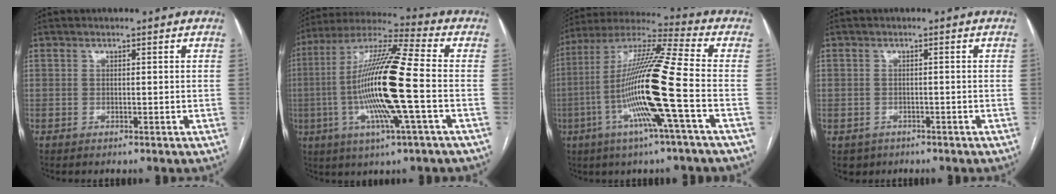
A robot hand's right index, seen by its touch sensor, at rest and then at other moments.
{"total": 18.3, "force": [-2.8, 0.3, 18.1], "torque": [-0.359, -0.004, -0.062]}
{"total": 18.0, "force": [-4.5, -1.0, 17.4], "torque": [-0.343, -0.007, -0.100]}
{"total": 3.0, "force": [-1.5, 2.6, 0.1], "torque": [0.001, 0.006, -0.018]}